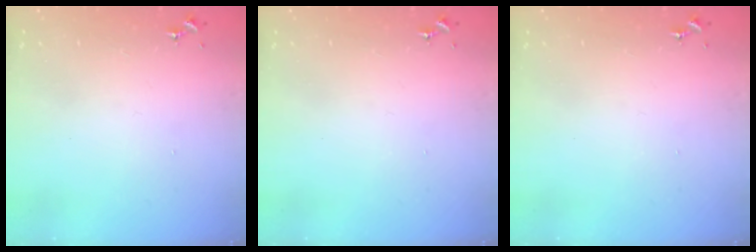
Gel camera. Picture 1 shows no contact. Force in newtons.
{"total": 0.0}
{"total": 0.0}